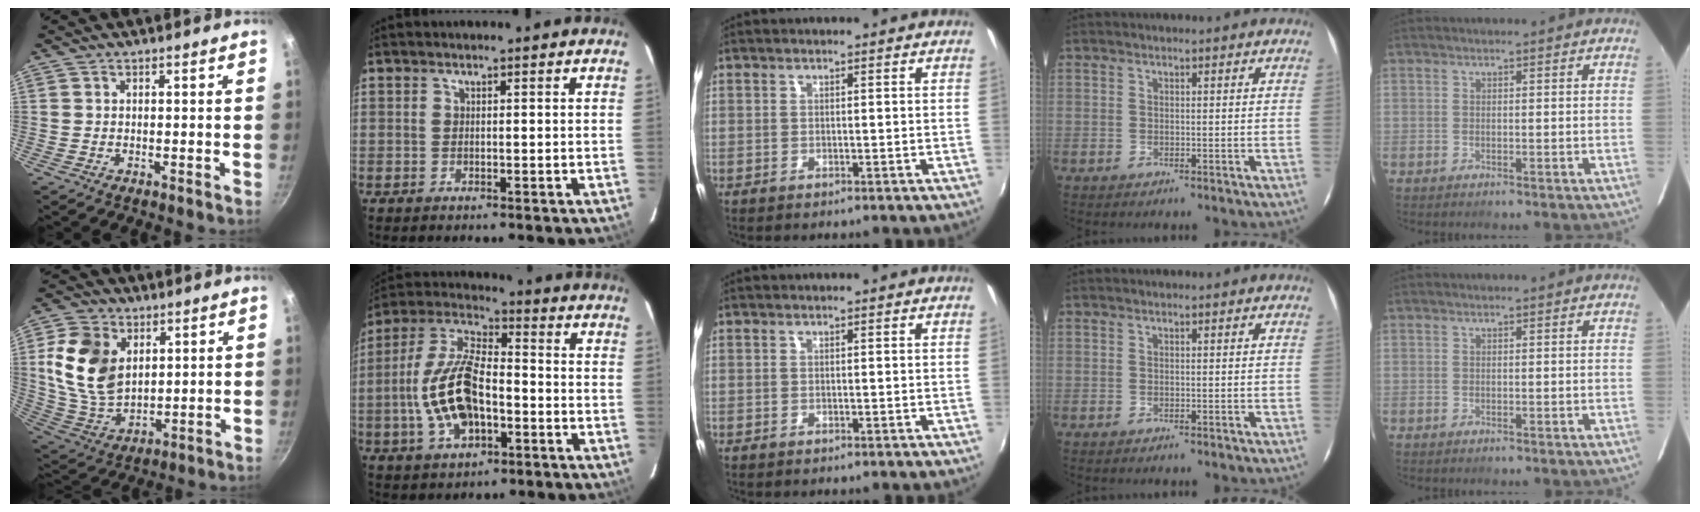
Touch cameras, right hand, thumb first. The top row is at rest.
{"thumb": {"total": 15.0, "force": [3.8, 10.4, 10.1], "torque": [-0.173, -0.019, 0.085]}, "index": {"total": 15.6, "force": [-3.7, 7.5, 13.2], "torque": [-0.280, 0.006, -0.067]}}